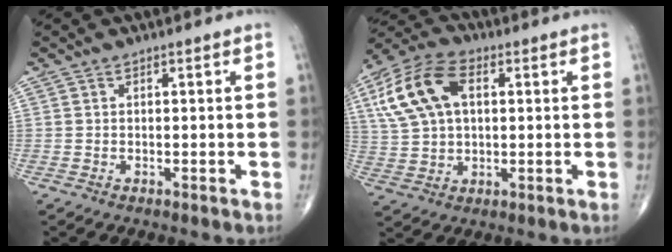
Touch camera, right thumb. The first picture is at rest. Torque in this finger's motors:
{"motor_torque": [0.70, 1.85, 0.51, -0.50, 0.28]}